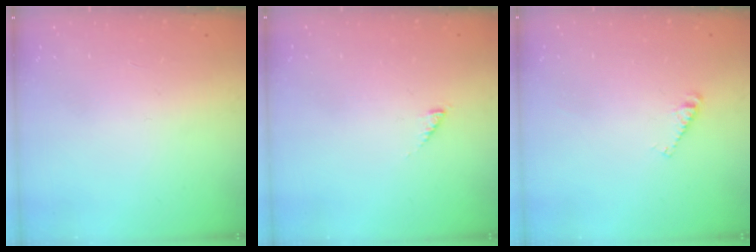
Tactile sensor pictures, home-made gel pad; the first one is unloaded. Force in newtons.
{"total": 1.2, "press": 1.2, "slide": 0.3}
{"total": 2.9, "press": 2.9, "slide": 0.4}